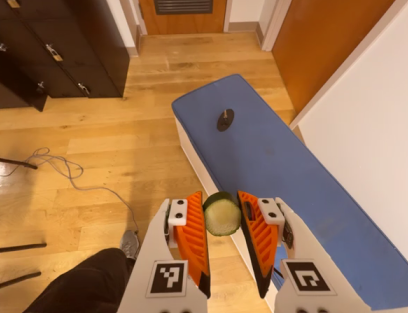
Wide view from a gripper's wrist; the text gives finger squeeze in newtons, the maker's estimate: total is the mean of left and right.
{"total": 9.5, "left": 9.5, "right": 9.5}